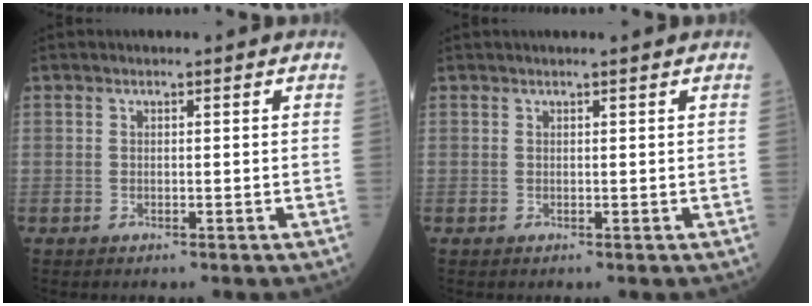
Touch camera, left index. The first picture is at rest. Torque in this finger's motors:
{"motor_torque": [0.05, -0.15, -0.18, 0.03]}